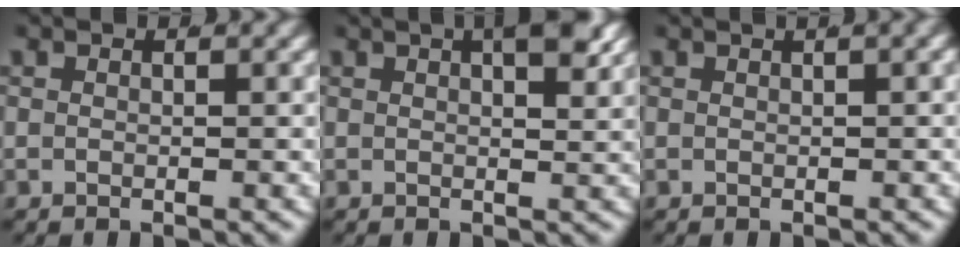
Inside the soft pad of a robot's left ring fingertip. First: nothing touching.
{"total": 4.1, "force": [2.0, 1.0, 3.5], "torque": [-0.038, 0.008, 0.027]}
{"total": 1.3, "force": [0.7, 0.0, 1.1], "torque": [0.001, 0.018, 0.006]}